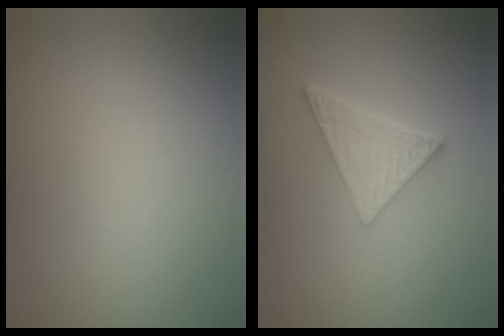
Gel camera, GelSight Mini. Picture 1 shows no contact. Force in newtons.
{"total": 5.0, "press": 3.6, "slide": 3.5}